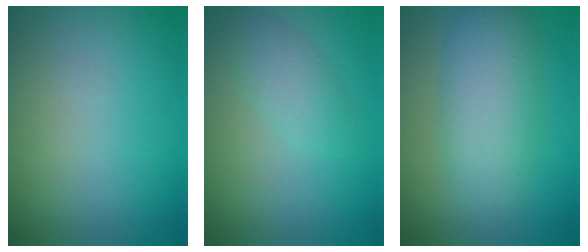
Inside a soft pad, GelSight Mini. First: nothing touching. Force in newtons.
{"total": 2.1, "press": 2.1, "slide": 0.1}
{"total": 5.5, "press": 5.5, "slide": 0.1}